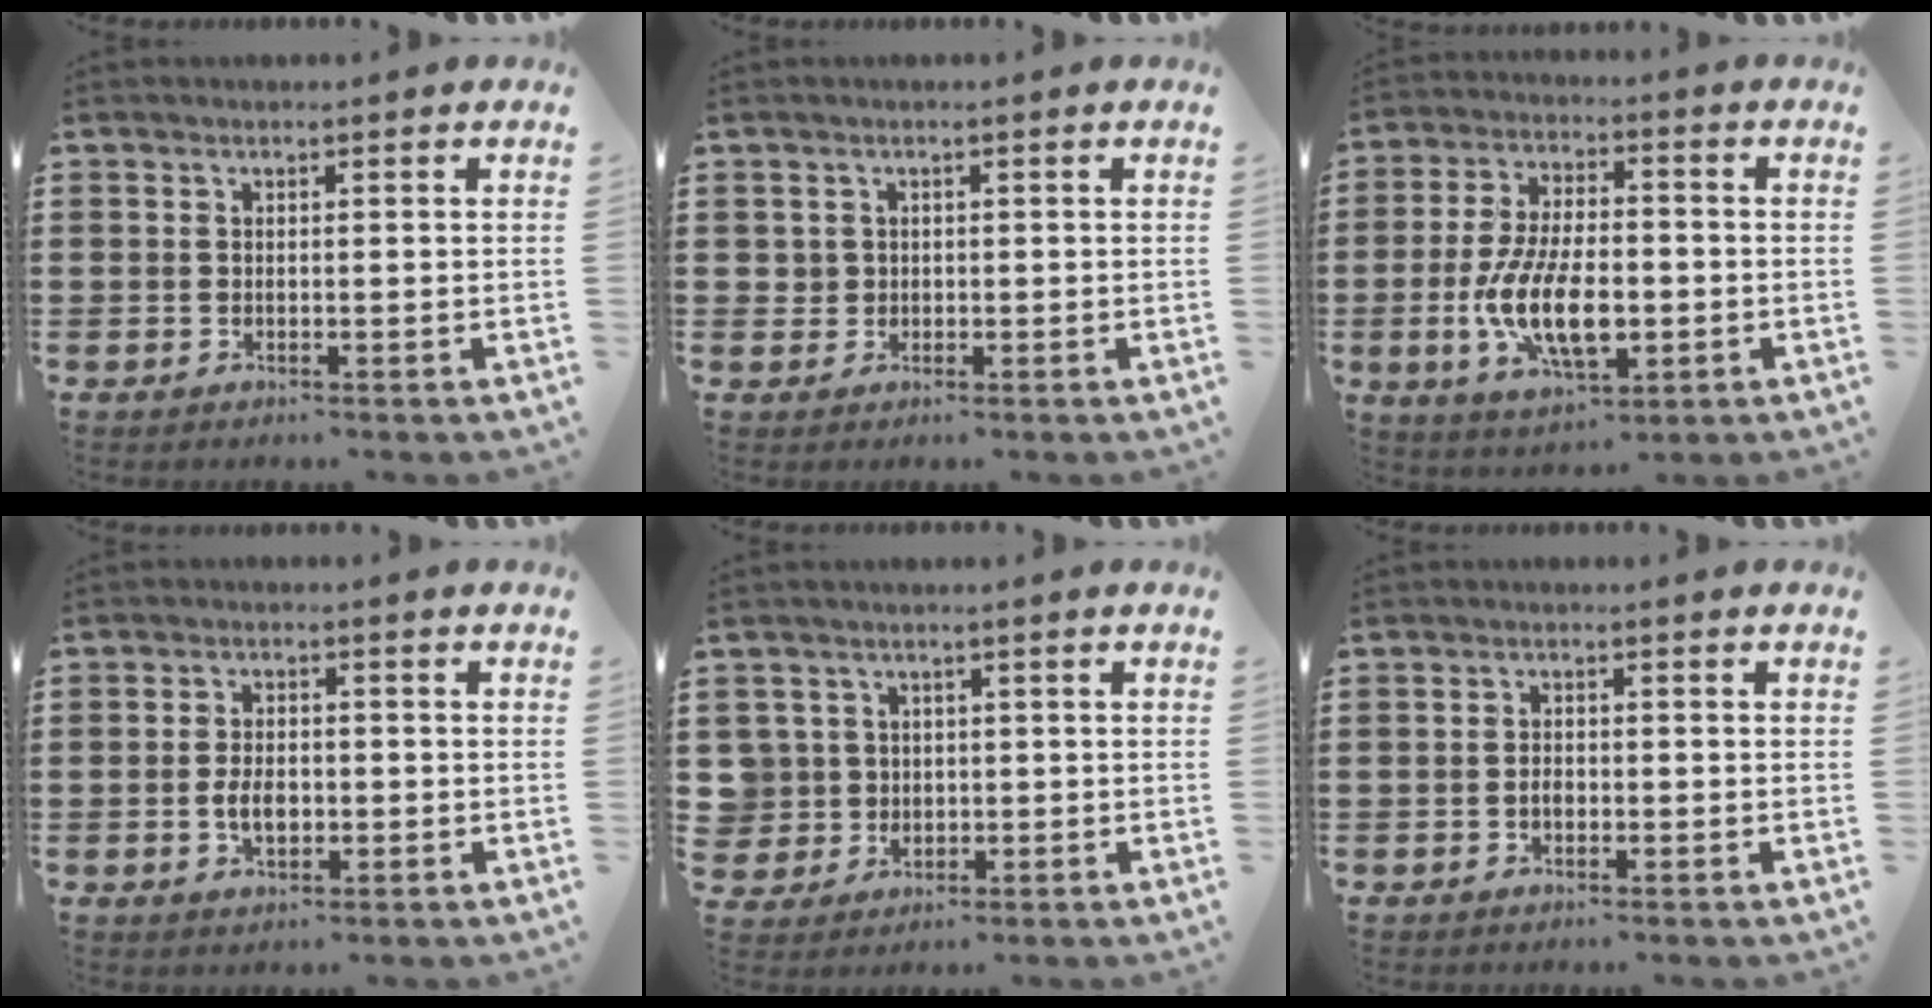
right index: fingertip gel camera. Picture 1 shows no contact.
{"total": 1.3, "force": [0.4, 1.2, 0.2], "torque": [-0.006, 0.008, 0.007]}
{"total": 11.6, "force": [-2.9, 5.3, 9.9], "torque": [-0.219, -0.009, -0.052]}
{"total": 3.7, "force": [-0.7, 2.1, 3.0], "torque": [-0.065, -0.002, -0.012]}
{"total": 3.7, "force": [0.3, 3.7, 0.3], "torque": [-0.033, 0.011, 0.002]}
{"total": 1.4, "force": [-0.5, 0.8, 1.1], "torque": [-0.023, -0.002, -0.008]}